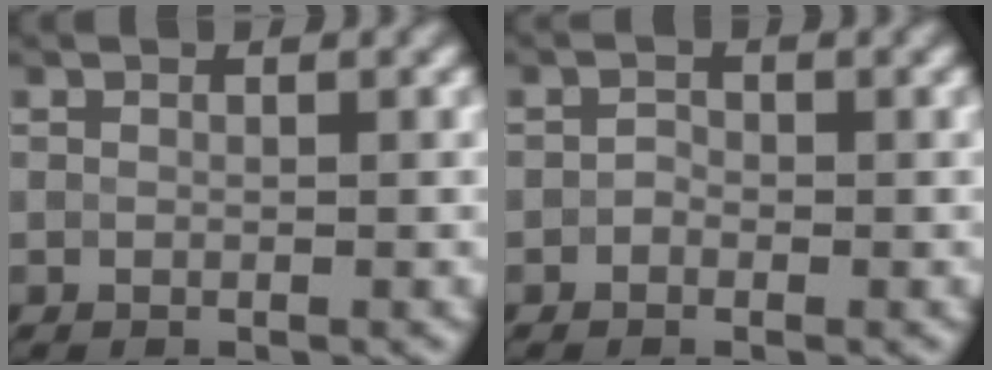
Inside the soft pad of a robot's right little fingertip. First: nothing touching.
{"total": 0.7, "force": [-0.4, 0.5, 0.3], "torque": [-0.006, 0.003, -0.010]}